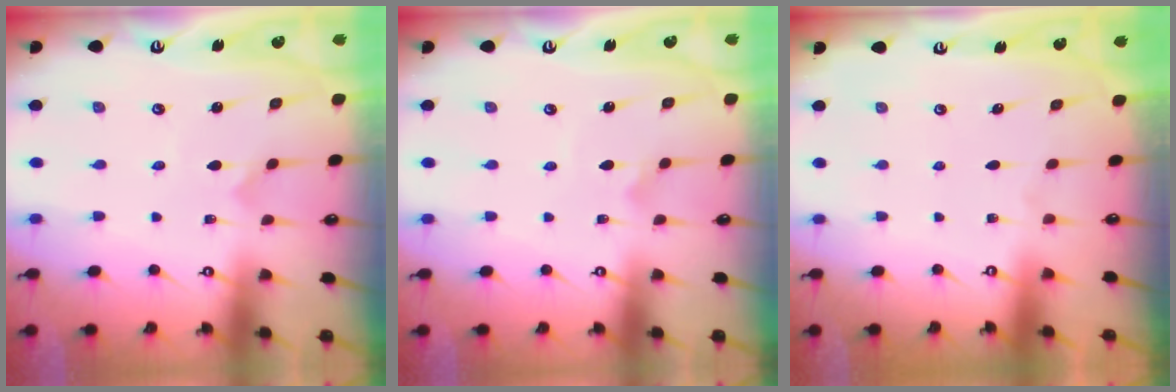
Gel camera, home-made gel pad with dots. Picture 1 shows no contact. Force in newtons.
{"total": 1.5, "press": 1.5, "slide": 0.0}
{"total": 0.0}